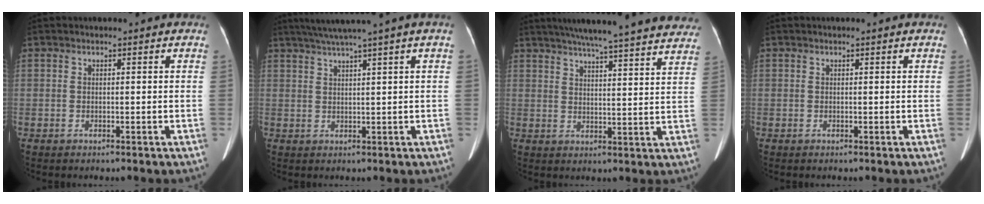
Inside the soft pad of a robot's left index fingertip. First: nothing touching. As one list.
[{"total": 6.3, "force": [4.5, -1.7, 4.1], "torque": [-0.064, 0.020, 0.076]}, {"total": 27.3, "force": [24.2, 2.4, 12.3], "torque": [-0.190, -0.016, 0.297]}, {"total": 0.0}]